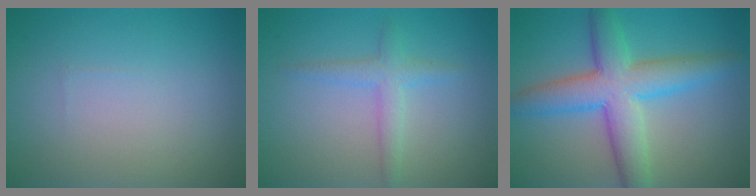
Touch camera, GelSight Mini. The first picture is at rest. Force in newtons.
{"total": 2.2, "press": 2.2, "slide": 0.0}
{"total": 7.3, "press": 7.3, "slide": 0.1}